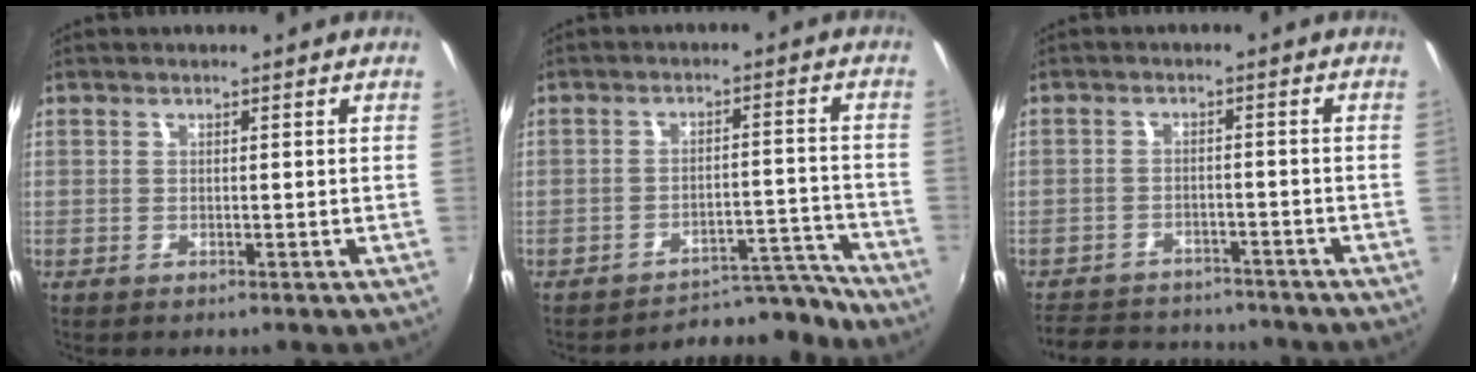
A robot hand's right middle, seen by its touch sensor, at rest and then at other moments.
{"total": 11.2, "force": [-11.1, 1.6, 0.7], "torque": [-0.006, 0.039, -0.149]}
{"total": 12.0, "force": [-10.4, 4.9, 3.5], "torque": [-0.096, 0.022, -0.148]}